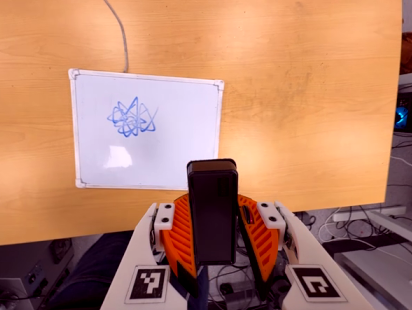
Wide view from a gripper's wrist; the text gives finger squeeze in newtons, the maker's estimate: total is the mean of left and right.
{"total": 5.9, "left": 5.7, "right": 6.0}